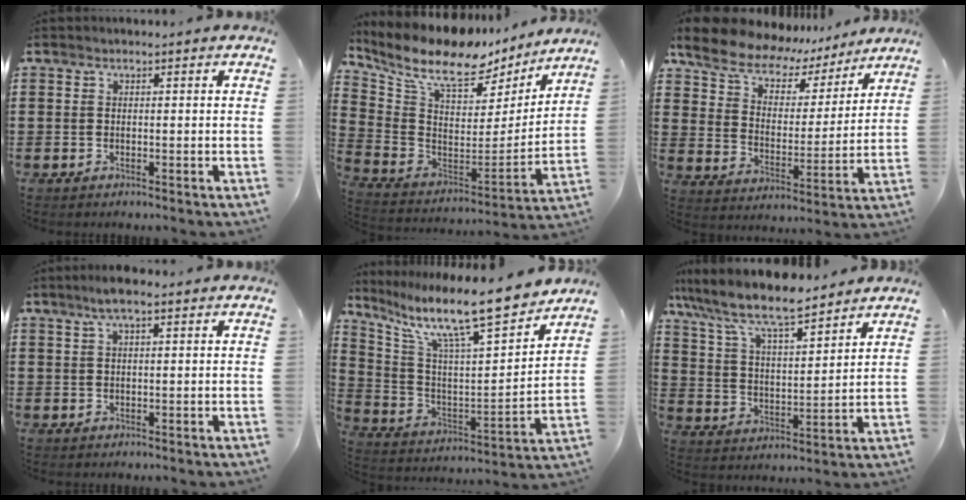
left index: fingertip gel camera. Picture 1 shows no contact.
{"total": 11.7, "force": [9.1, 4.3, 5.9], "torque": [-0.133, -0.066, 0.154]}
{"total": 8.3, "force": [7.0, 3.6, 2.8], "torque": [-0.082, -0.042, 0.122]}
{"total": 3.4, "force": [2.0, 0.6, 2.7], "torque": [-0.056, 0.005, 0.034]}
{"total": 13.1, "force": [10.8, 1.6, 7.3], "torque": [-0.157, -0.079, 0.175]}
{"total": 8.7, "force": [7.6, 1.4, 4.0], "torque": [-0.109, -0.041, 0.128]}